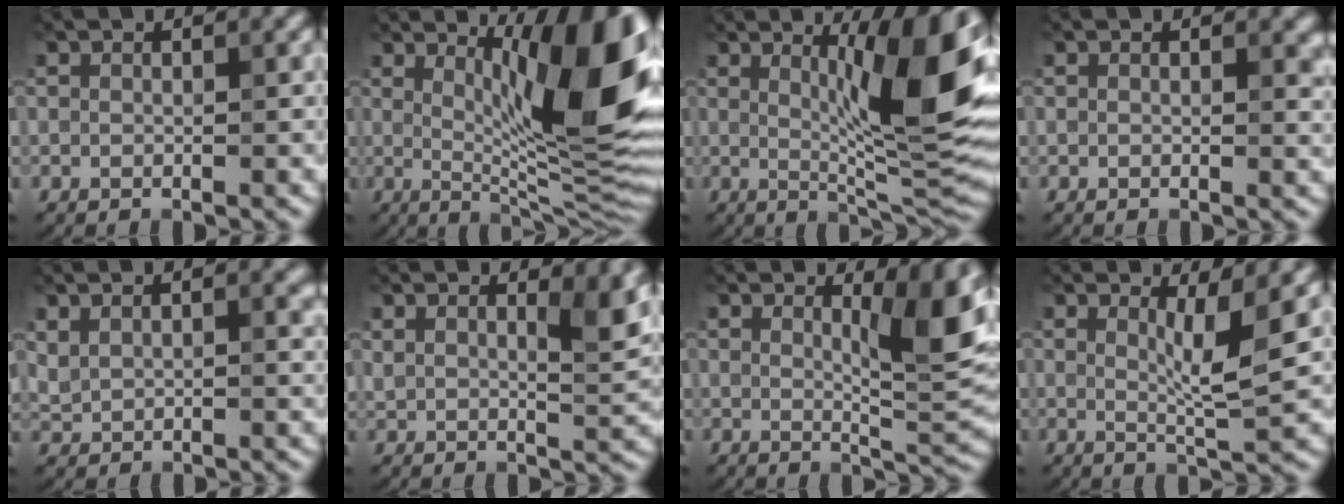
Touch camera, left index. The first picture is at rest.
{"total": 13.2, "force": [3.7, 3.3, 12.2], "torque": [-0.150, -0.007, 0.063]}
{"total": 11.4, "force": [2.8, 2.4, 10.8], "torque": [-0.139, -0.006, 0.047]}
{"total": 1.1, "force": [0.3, 0.6, 0.9], "torque": [-0.005, -0.004, 0.005]}
{"total": 2.5, "force": [1.8, 1.1, 1.4], "torque": [-0.033, 0.002, 0.043]}
{"total": 5.1, "force": [2.6, 1.7, 4.1], "torque": [-0.051, -0.001, 0.041]}
{"total": 6.9, "force": [2.4, 2.0, 6.1], "torque": [-0.077, -0.010, 0.041]}
{"total": 3.7, "force": [1.3, 0.6, 3.4], "torque": [-0.054, -0.012, 0.023]}